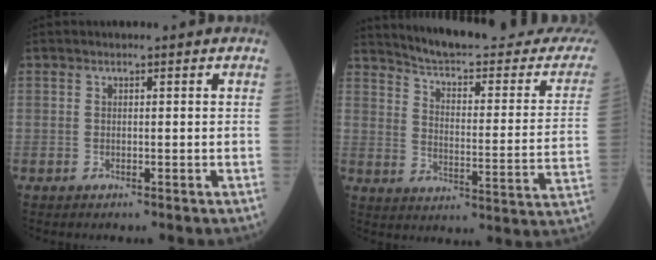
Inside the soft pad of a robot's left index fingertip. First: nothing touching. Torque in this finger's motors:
{"motor_torque": [0.68, -0.89, 0.08, 0.01]}